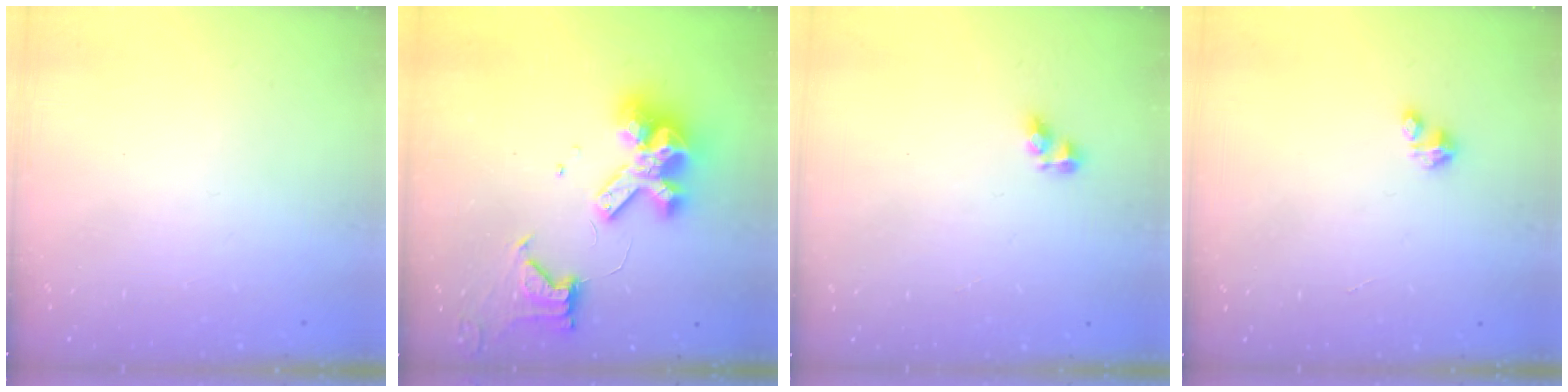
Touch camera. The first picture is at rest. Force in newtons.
{"total": 14.6, "press": 14.5, "slide": 1.8}
{"total": 5.1, "press": 5.1, "slide": 0.3}
{"total": 0.9, "press": 0.9, "slide": 0.2}